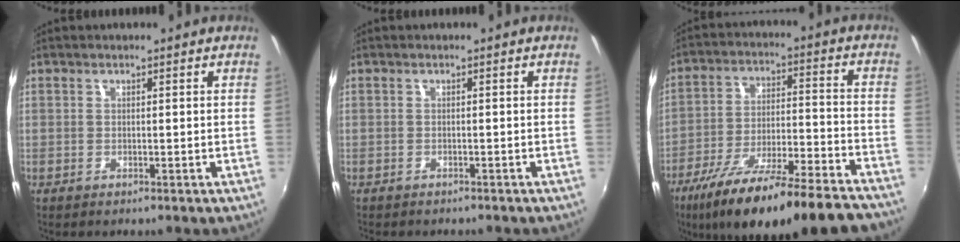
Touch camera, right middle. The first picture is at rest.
{"total": 1.7, "force": [-1.5, 0.5, 0.4], "torque": [-0.014, -0.009, -0.020]}
{"total": 25.9, "force": [-21.3, 4.0, 14.1], "torque": [-0.242, -0.055, -0.315]}